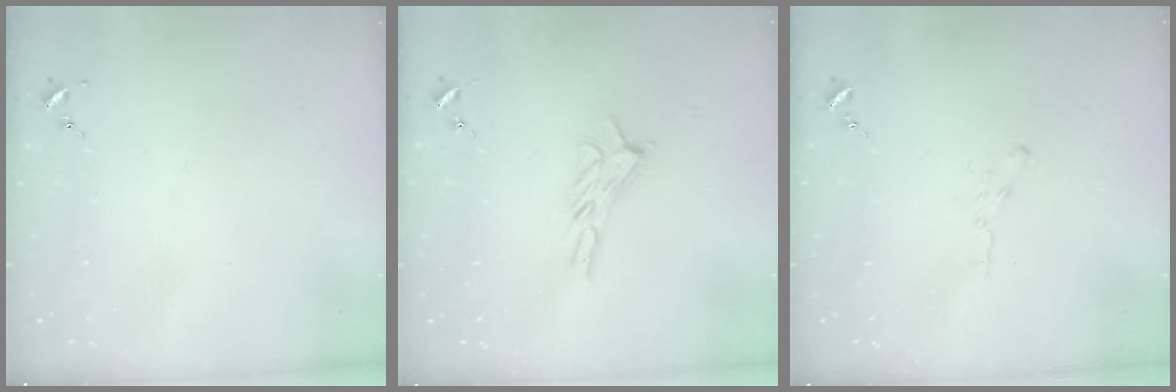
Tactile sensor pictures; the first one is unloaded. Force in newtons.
{"total": 8.3, "press": 8.2, "slide": 0.5}
{"total": 3.4, "press": 3.3, "slide": 0.2}